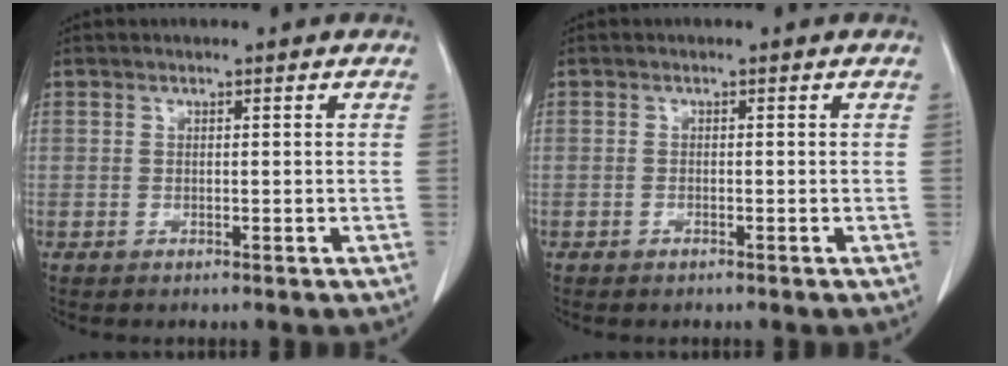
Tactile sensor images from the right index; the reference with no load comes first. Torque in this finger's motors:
{"motor_torque": [0.14, -0.11, 0.01, 0.01]}